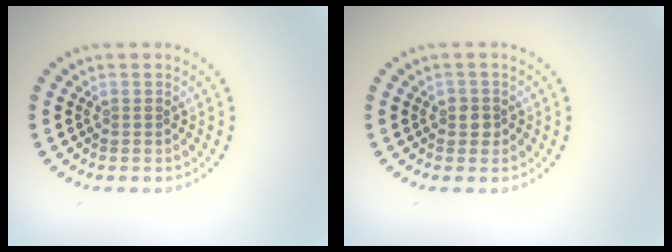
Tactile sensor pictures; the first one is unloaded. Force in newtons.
{"total": 1.3, "press": 1.2, "slide": 0.5}